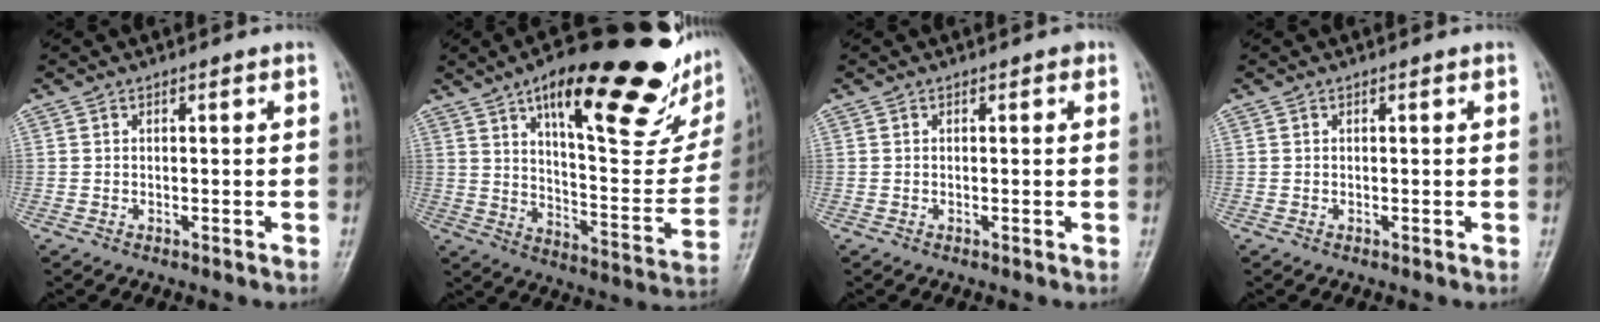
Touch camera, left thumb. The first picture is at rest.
{"total": 32.0, "force": [18.4, 10.2, 24.1], "torque": [-0.307, -0.049, 0.278]}
{"total": 0.6, "force": [0.3, 0.3, 0.4], "torque": [-0.001, 0.001, -0.001]}
{"total": 0.0}